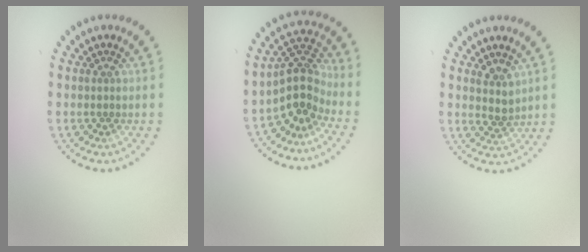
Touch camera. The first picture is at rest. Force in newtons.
{"total": 3.5, "press": 2.9, "slide": 2.1}
{"total": 2.0, "press": 1.7, "slide": 1.1}